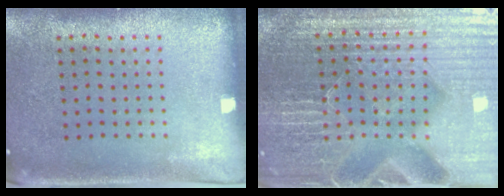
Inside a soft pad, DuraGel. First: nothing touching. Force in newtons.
{"total": 6.0, "press": 5.5, "slide": 2.5}